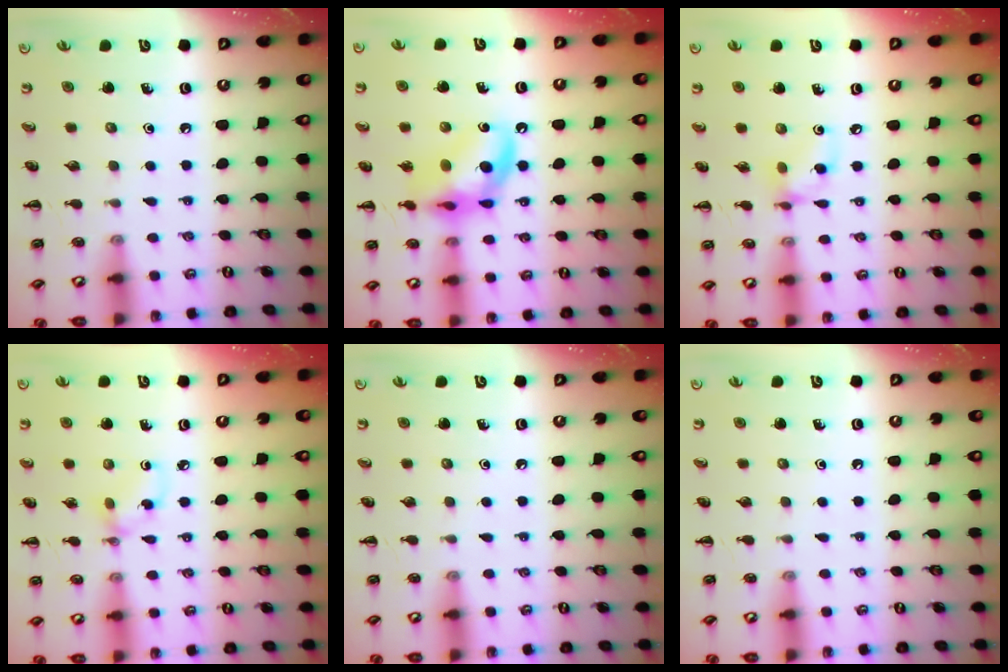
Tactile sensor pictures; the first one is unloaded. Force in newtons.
{"total": 13.3, "press": 12.9, "slide": 3.0}
{"total": 6.6, "press": 6.6, "slide": 0.3}
{"total": 2.9, "press": 2.9, "slide": 0.3}
{"total": 0.0}
{"total": 0.0}